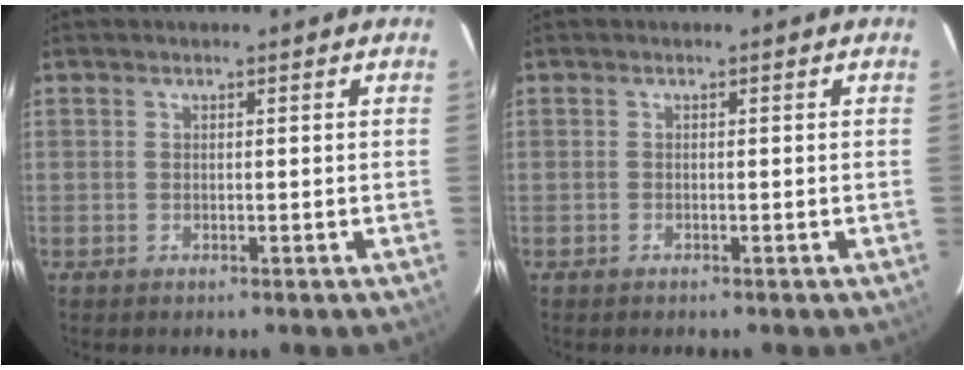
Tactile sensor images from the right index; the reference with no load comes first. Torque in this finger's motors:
{"motor_torque": [0.02, -0.02, 0.01, 0.00]}